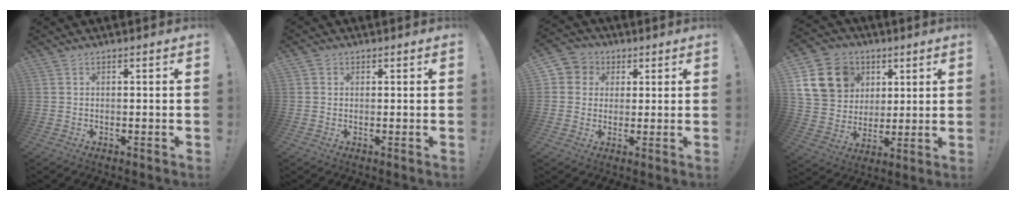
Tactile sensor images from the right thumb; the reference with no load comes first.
{"total": 1.1, "force": [0.4, 1.0, 0.1], "torque": [0.002, -0.001, 0.007]}
{"total": 5.9, "force": [0.7, 5.7, 1.3], "torque": [-0.016, 0.002, 0.016]}
{"total": 16.8, "force": [6.1, 14.0, 7.2], "torque": [-0.116, -0.015, 0.138]}